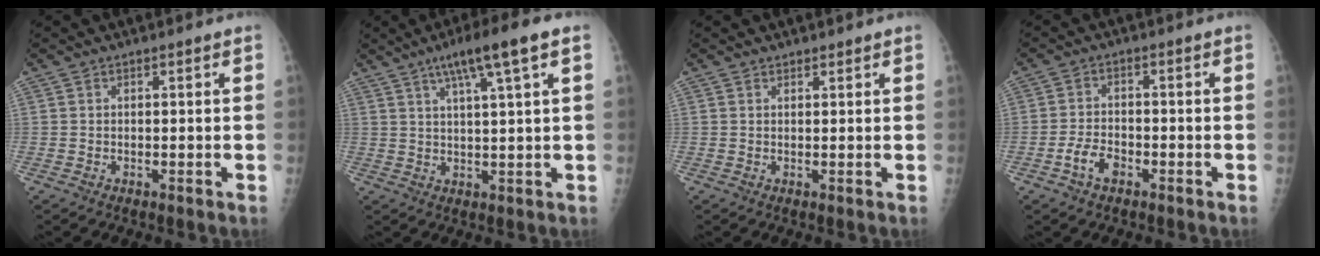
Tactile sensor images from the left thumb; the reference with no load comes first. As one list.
[{"total": 9.1, "force": [4.5, 0.3, 7.9], "torque": [-0.134, 0.000, 0.076]}, {"total": 0.7, "force": [0.6, 0.4, -0.1], "torque": [0.011, -0.006, 0.009]}, {"total": 4.2, "force": [-2.3, 2.4, 2.4], "torque": [-0.043, 0.018, -0.043]}]